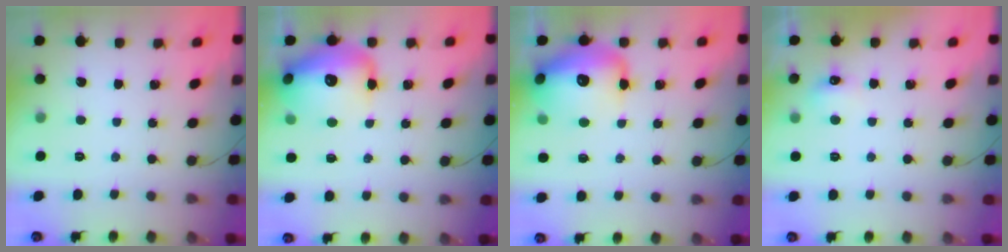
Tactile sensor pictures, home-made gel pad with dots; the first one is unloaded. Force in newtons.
{"total": 19.7, "press": 19.6, "slide": 2.8}
{"total": 19.7, "press": 19.6, "slide": 2.8}
{"total": 5.0, "press": 4.8, "slide": 1.4}